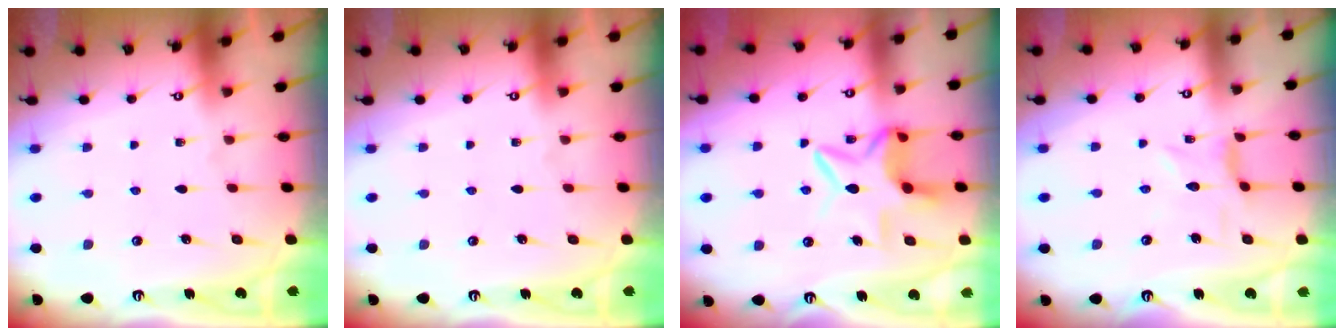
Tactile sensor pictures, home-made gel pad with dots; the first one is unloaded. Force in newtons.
{"total": 0.0}
{"total": 9.2, "press": 9.1, "slide": 1.0}
{"total": 1.5, "press": 1.5, "slide": 0.2}